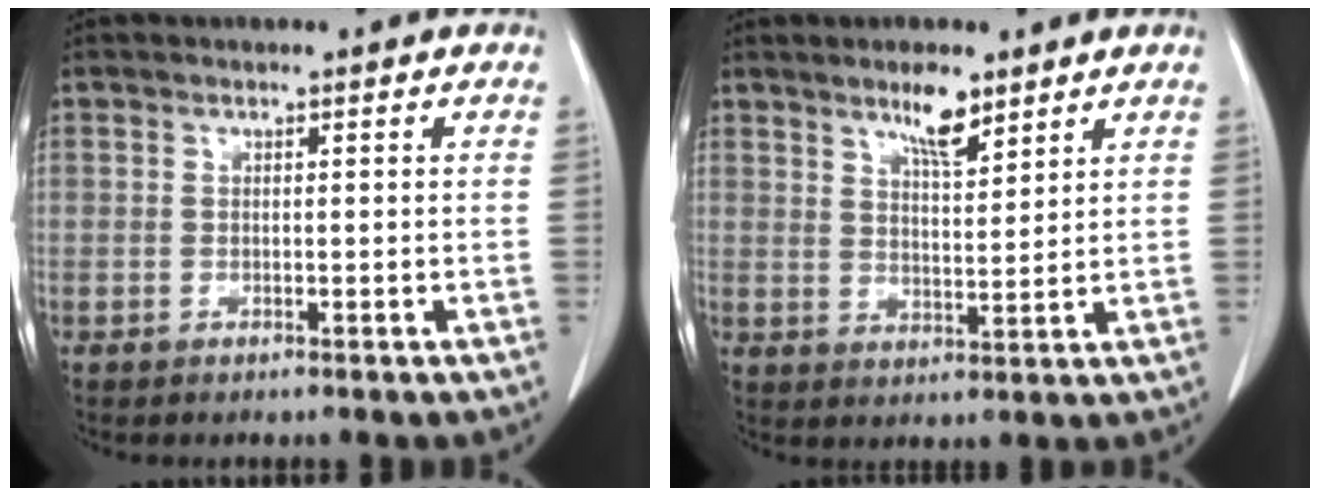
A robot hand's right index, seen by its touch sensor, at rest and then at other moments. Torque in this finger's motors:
{"motor_torque": [0.03, 0.29, 0.10, 0.03]}